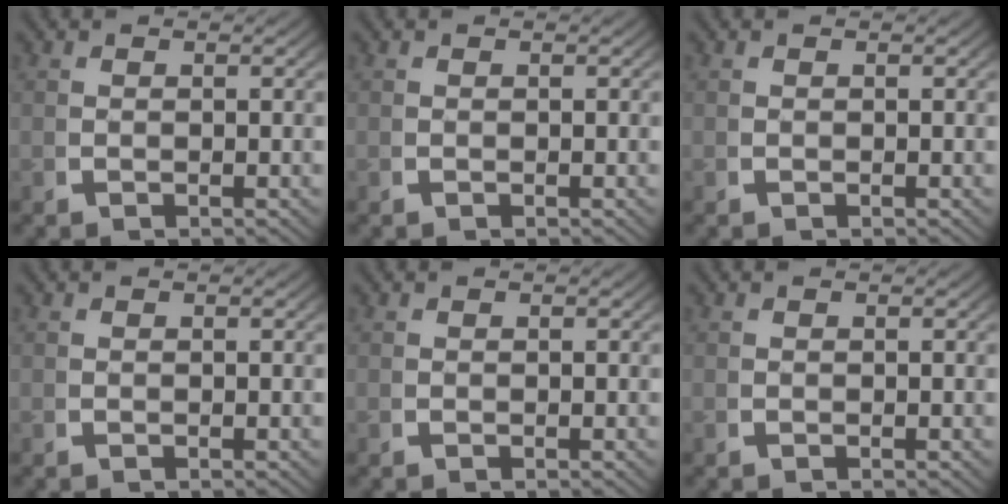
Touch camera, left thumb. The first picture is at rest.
{"total": 0.0}
{"total": 0.0}
{"total": 0.0}
{"total": 0.0}
{"total": 0.0}